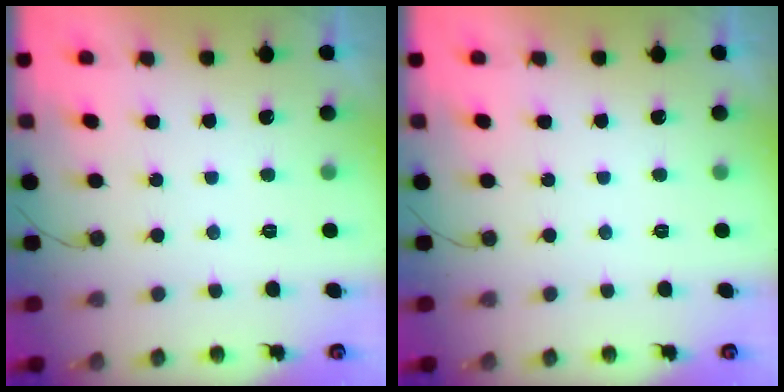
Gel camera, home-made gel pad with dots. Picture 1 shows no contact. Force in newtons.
{"total": 0.0}